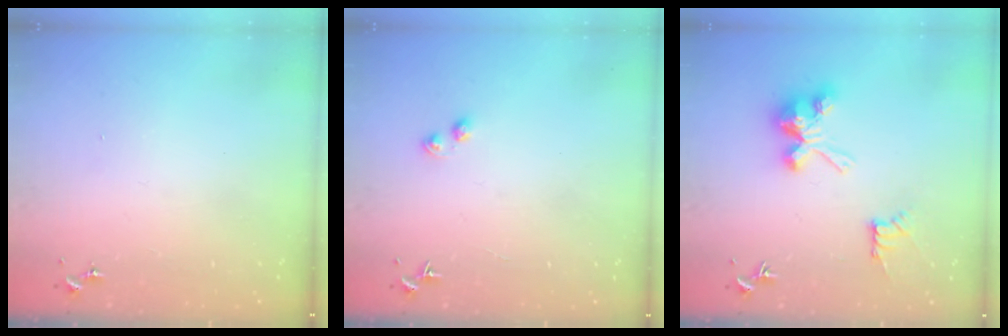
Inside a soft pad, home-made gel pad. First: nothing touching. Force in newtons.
{"total": 2.8, "press": 2.7, "slide": 0.4}
{"total": 10.2, "press": 10.2, "slide": 0.1}